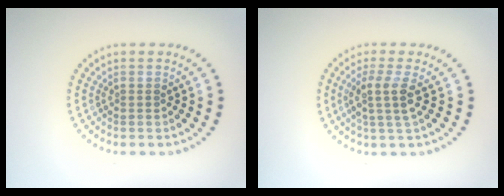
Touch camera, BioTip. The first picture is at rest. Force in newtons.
{"total": 2.7, "press": 2.1, "slide": 1.6}